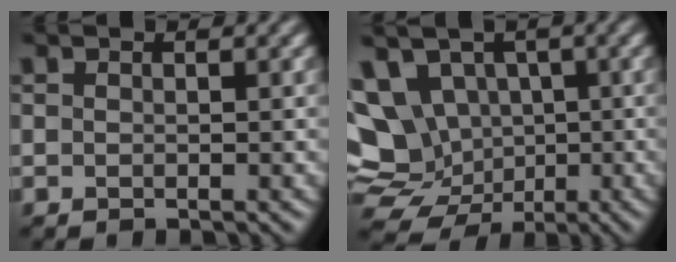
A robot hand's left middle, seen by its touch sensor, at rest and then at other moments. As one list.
[{"total": 11.5, "force": [-1.6, 10.1, 5.4], "torque": [-0.103, -0.004, -0.034]}]